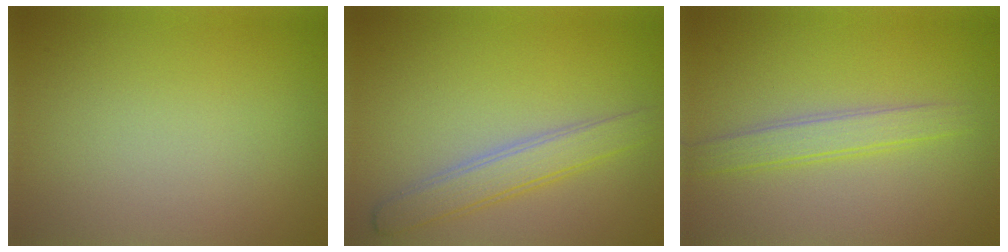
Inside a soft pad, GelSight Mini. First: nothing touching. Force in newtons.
{"total": 3.5, "press": 3.5, "slide": 0.2}
{"total": 2.6, "press": 2.6, "slide": 0.0}